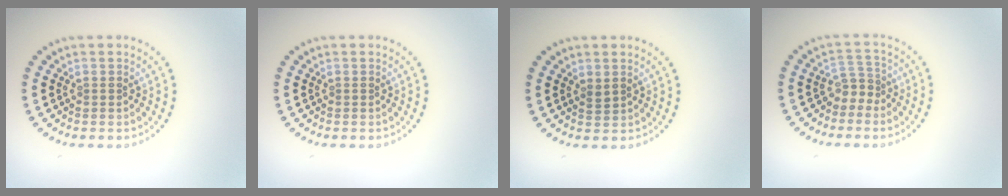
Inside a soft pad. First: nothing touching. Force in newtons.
{"total": 0.0}
{"total": 0.8, "press": 0.7, "slide": 0.4}
{"total": 2.0, "press": 1.3, "slide": 1.5}